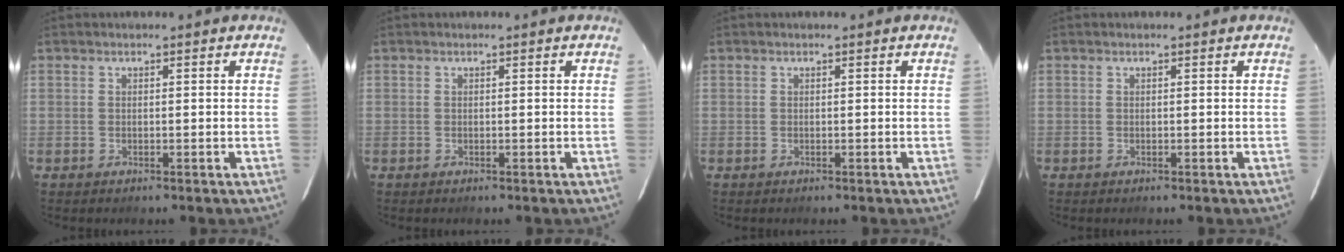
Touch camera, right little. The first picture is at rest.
{"total": 0.0}
{"total": 0.0}
{"total": 0.0}